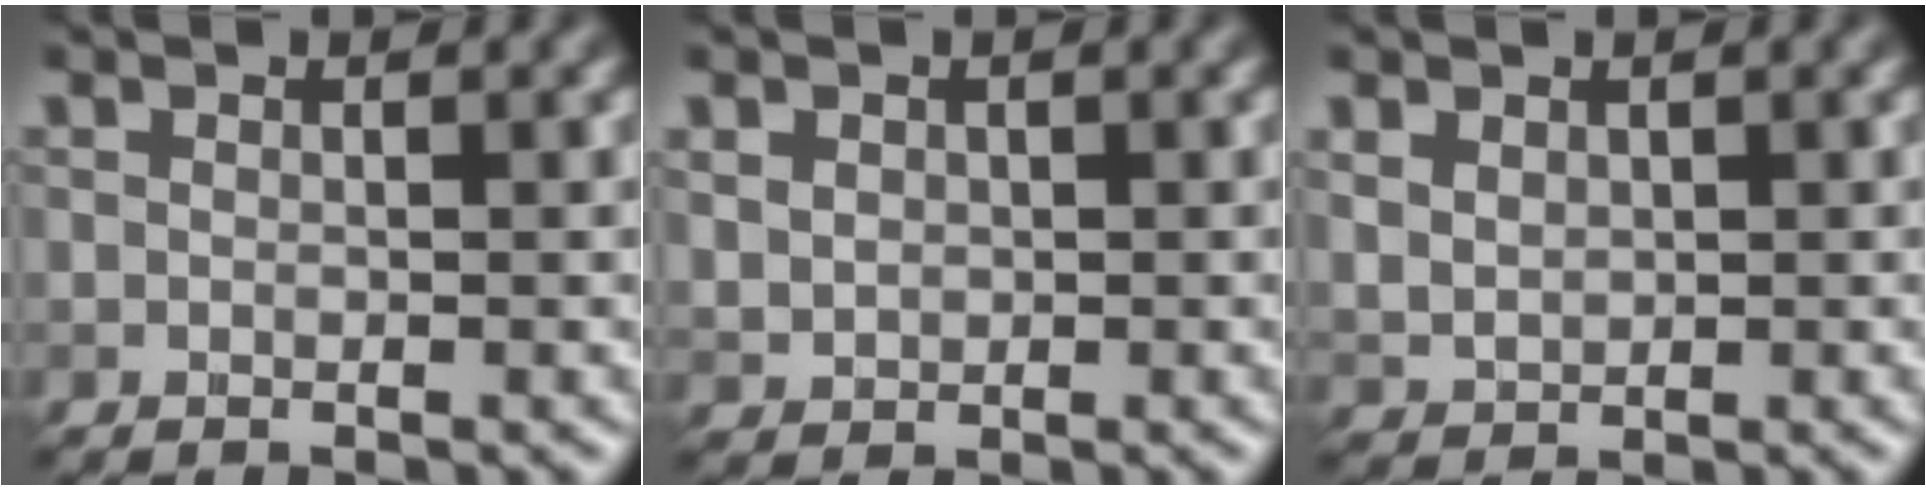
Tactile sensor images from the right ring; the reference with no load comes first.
{"total": 1.7, "force": [0.5, 1.4, 0.7], "torque": [-0.011, -0.004, 0.015]}
{"total": 1.9, "force": [0.9, 1.4, 0.9], "torque": [-0.021, -0.002, 0.022]}